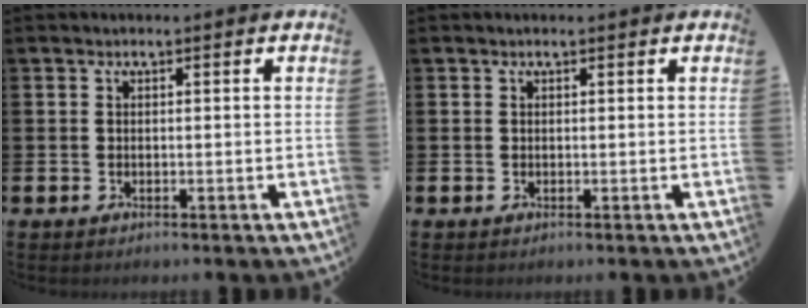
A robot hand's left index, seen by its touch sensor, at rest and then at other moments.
{"total": 0.0}